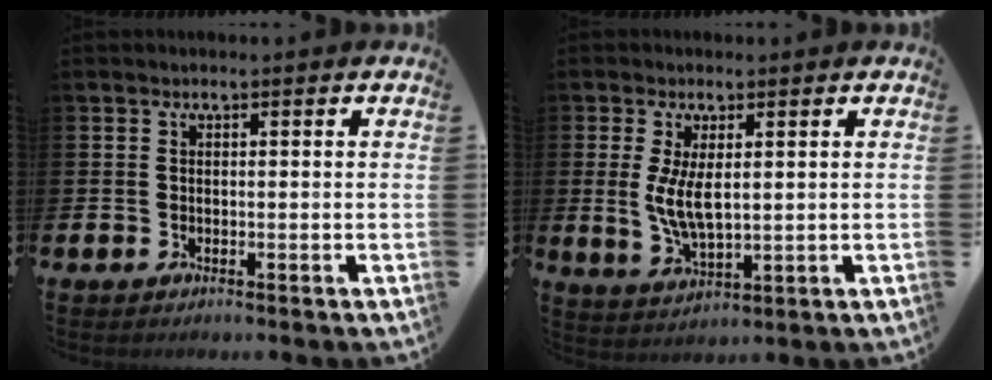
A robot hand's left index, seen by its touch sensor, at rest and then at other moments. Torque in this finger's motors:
{"motor_torque": [1.58, -0.02, 0.36, 0.21]}